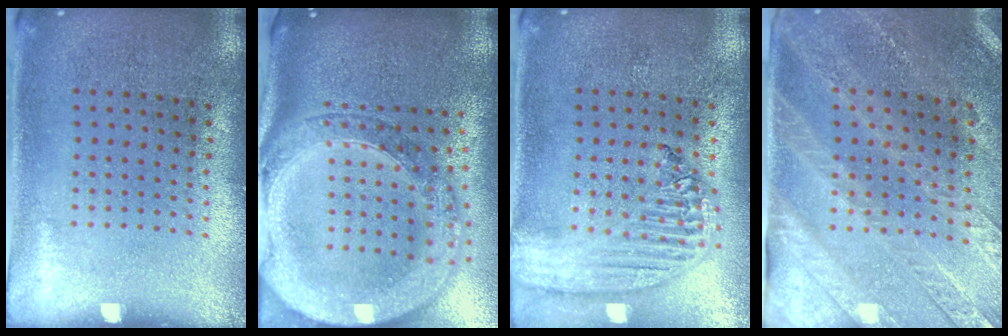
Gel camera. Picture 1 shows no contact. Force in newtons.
{"total": 3.9, "press": 3.0, "slide": 2.5}
{"total": 2.2, "press": 1.9, "slide": 1.1}
{"total": 2.9, "press": 2.7, "slide": 1.1}